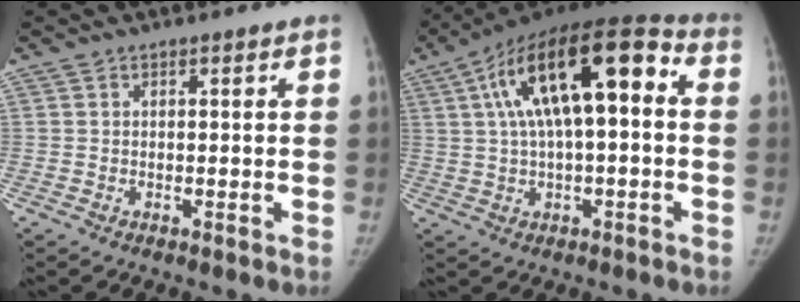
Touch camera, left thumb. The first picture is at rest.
{"total": 19.9, "force": [3.5, 7.7, 18.0], "torque": [-0.302, 0.042, 0.048]}